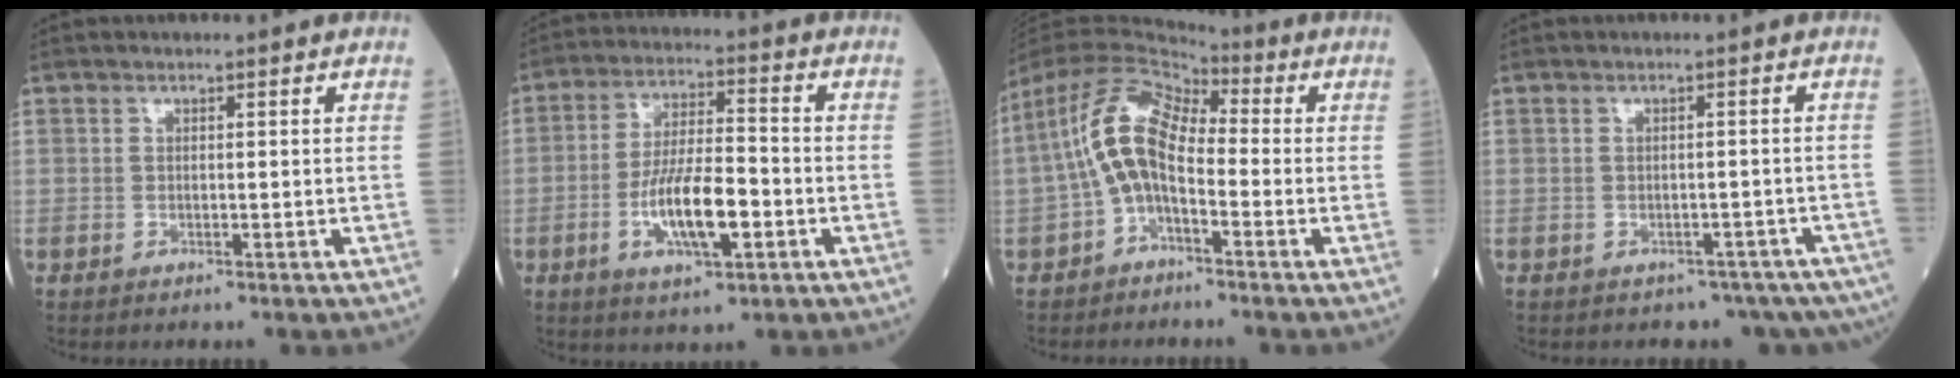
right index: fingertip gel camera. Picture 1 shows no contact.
{"total": 10.7, "force": [-3.3, 2.8, 9.8], "torque": [-0.186, 0.002, -0.057]}
{"total": 10.3, "force": [-1.2, 5.2, 8.8], "torque": [-0.190, 0.035, -0.027]}
{"total": 6.4, "force": [-4.8, 3.9, 1.5], "torque": [-0.006, 0.007, -0.050]}